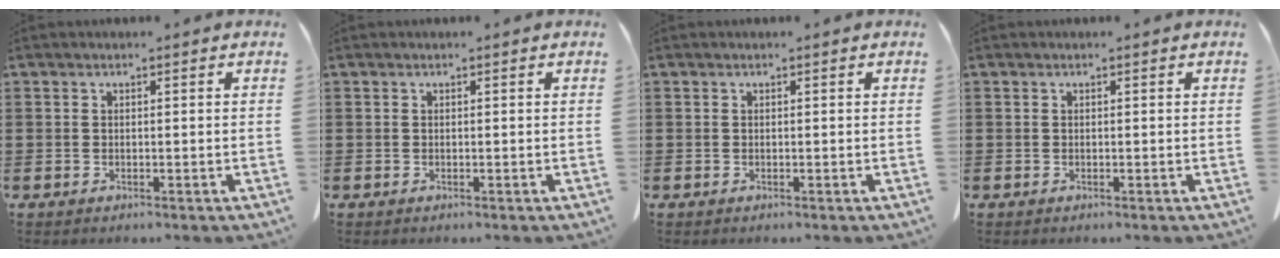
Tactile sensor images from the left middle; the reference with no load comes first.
{"total": 0.0}
{"total": 0.0}
{"total": 0.0}